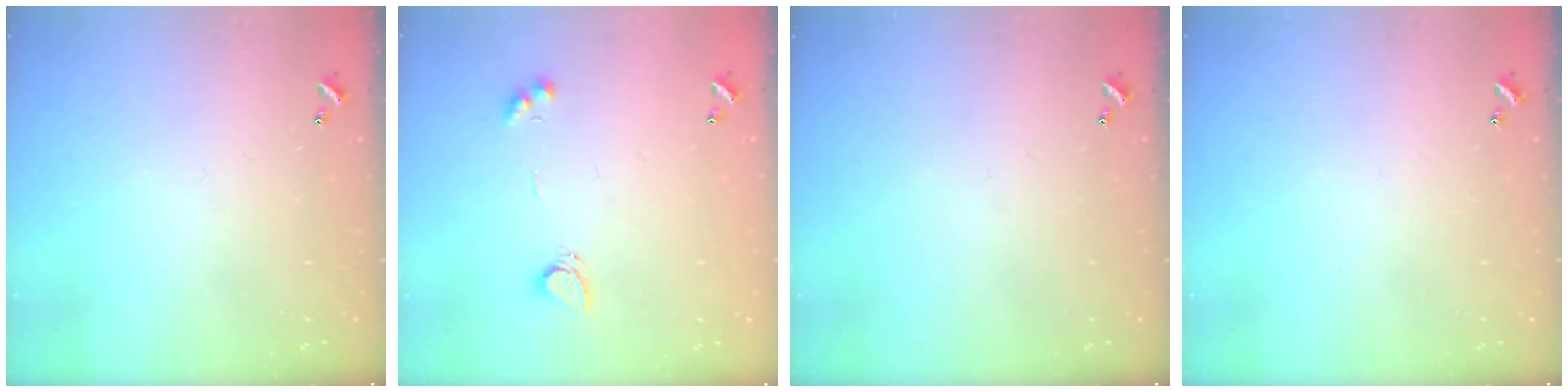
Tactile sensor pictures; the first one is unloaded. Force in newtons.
{"total": 3.1, "press": 3.1, "slide": 0.6}
{"total": 0.0}
{"total": 0.0}